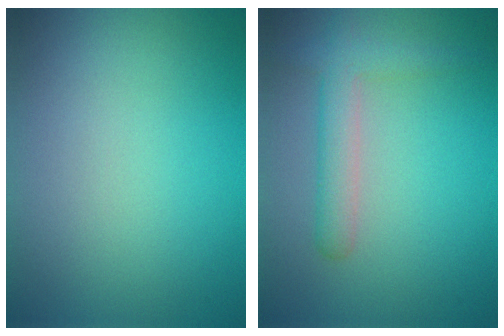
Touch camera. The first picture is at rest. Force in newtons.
{"total": 3.0, "press": 3.0, "slide": 0.2}